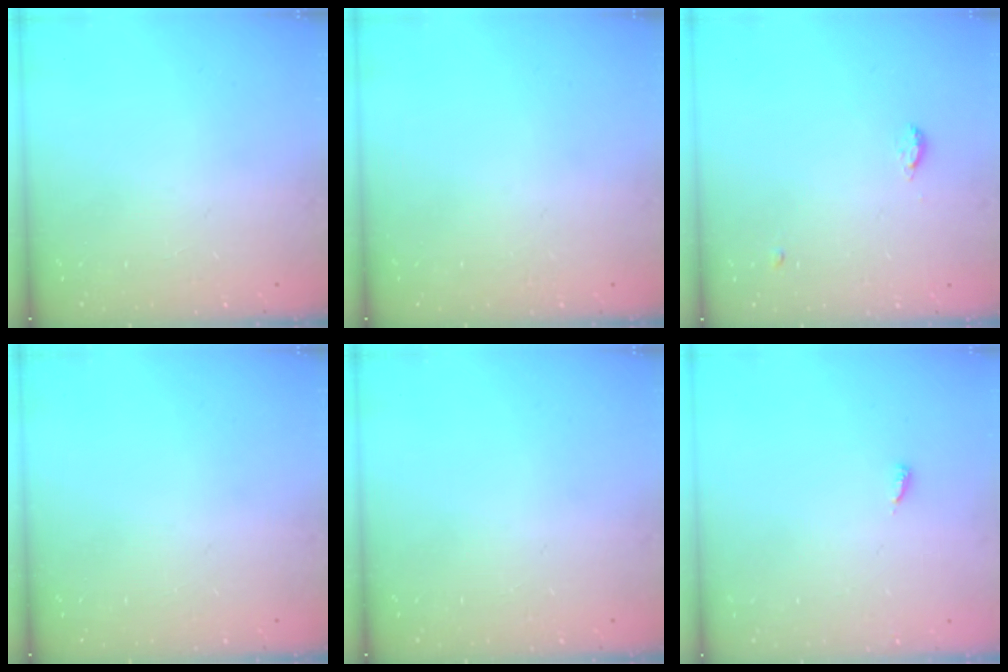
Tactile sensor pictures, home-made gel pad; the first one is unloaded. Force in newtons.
{"total": 0.0}
{"total": 8.1, "press": 5.6, "slide": 5.8}
{"total": 0.0}
{"total": 0.0}
{"total": 2.9, "press": 2.9, "slide": 0.2}